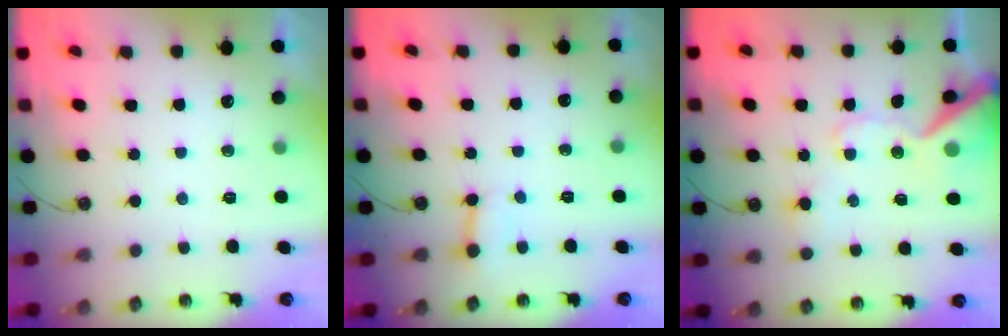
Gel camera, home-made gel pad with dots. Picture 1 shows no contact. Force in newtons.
{"total": 3.1, "press": 3.0, "slide": 0.4}
{"total": 13.9, "press": 13.8, "slide": 1.7}